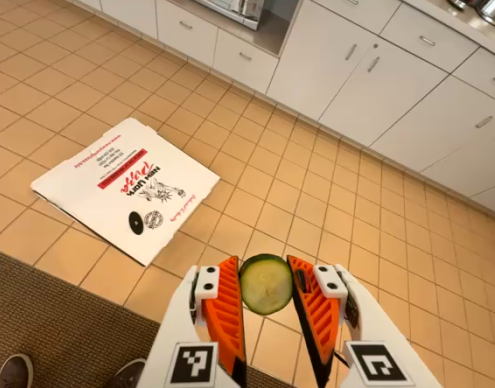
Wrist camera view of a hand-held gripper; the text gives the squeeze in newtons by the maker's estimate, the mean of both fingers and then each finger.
{"total": 7.8, "left": 7.6, "right": 8.0}